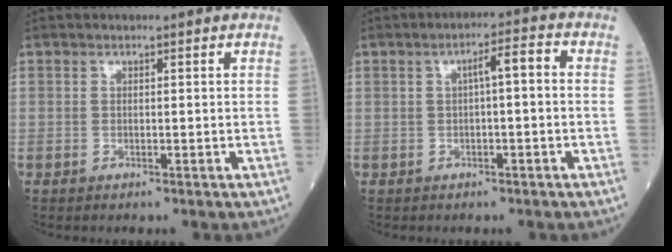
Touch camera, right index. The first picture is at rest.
{"total": 3.8, "force": [0.3, 0.7, 3.7], "torque": [-0.056, 0.016, 0.004]}